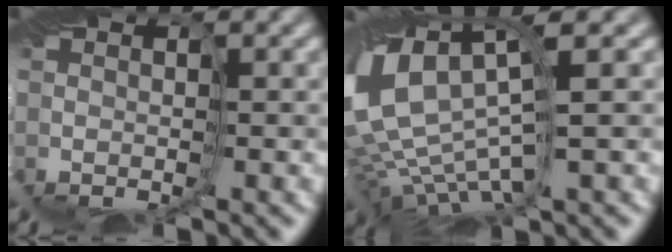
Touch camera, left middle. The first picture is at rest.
{"total": 10.5, "force": [2.0, 5.4, 8.8], "torque": [-0.207, -0.012, 0.068]}